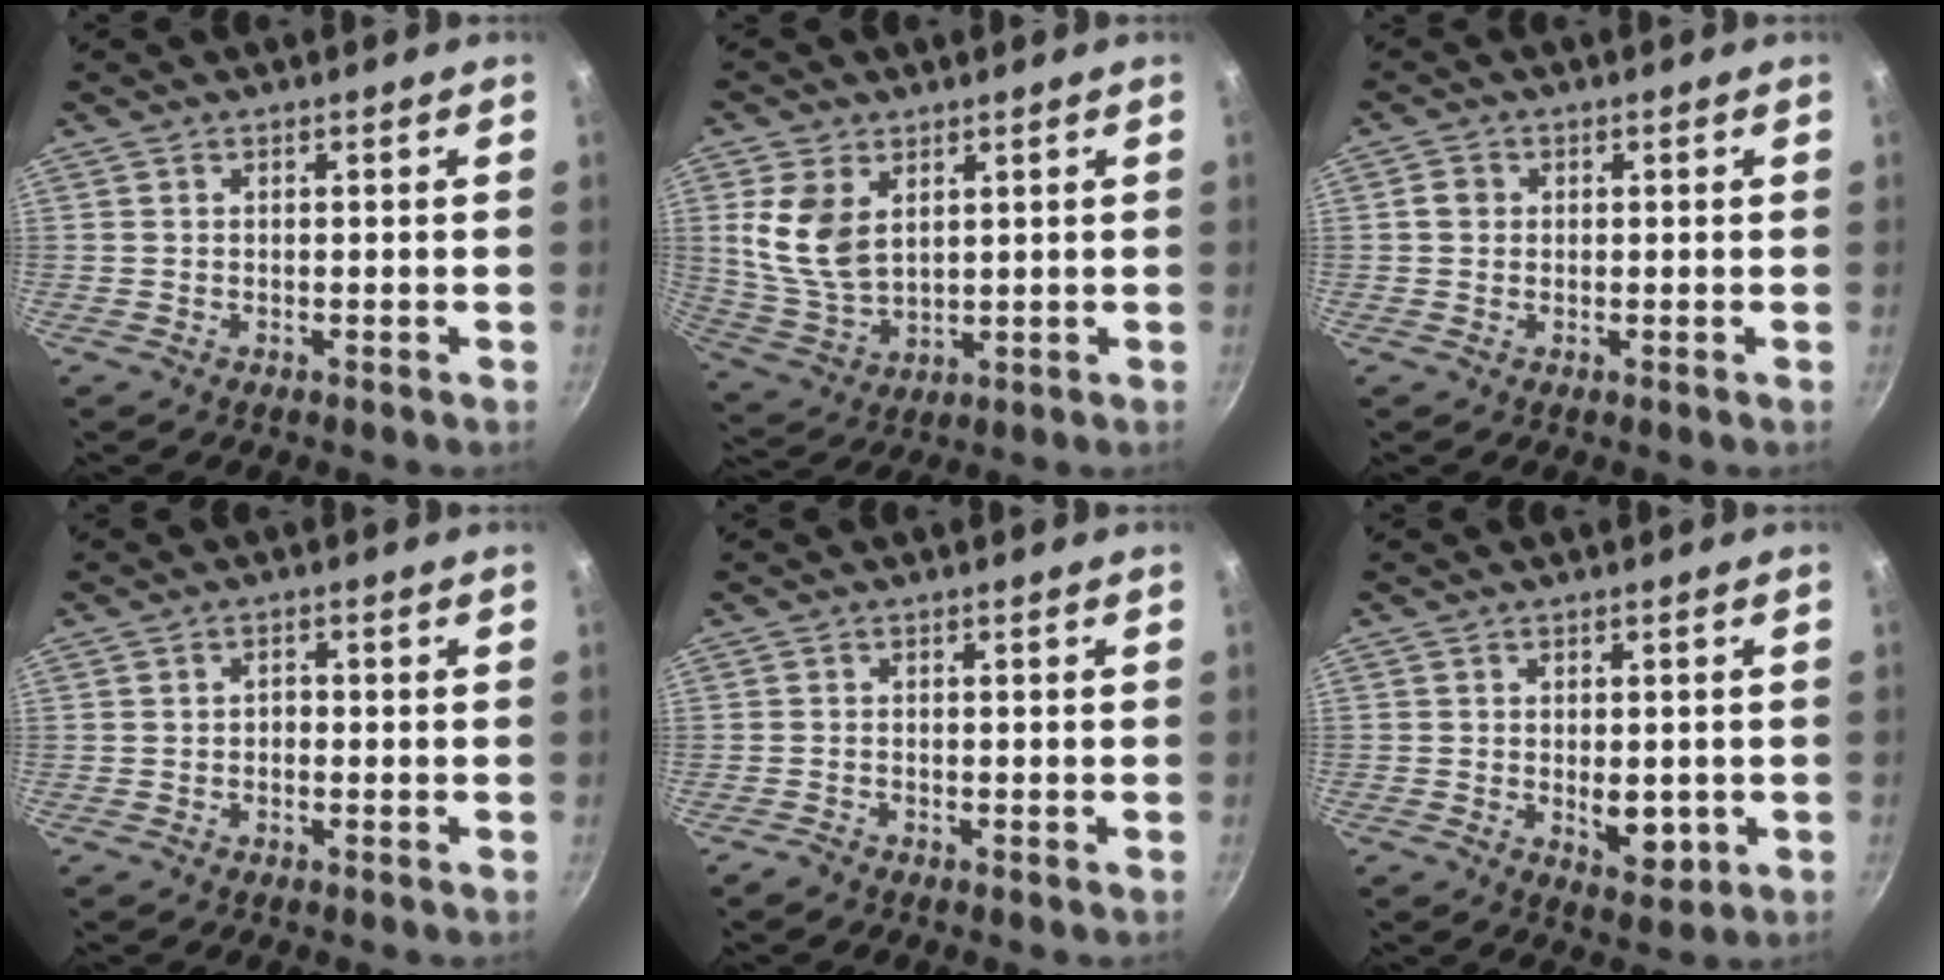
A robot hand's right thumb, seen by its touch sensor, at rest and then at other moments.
{"total": 10.6, "force": [3.2, 6.8, 7.5], "torque": [-0.143, -0.020, 0.076]}
{"total": 2.3, "force": [0.2, 2.1, 1.0], "torque": [-0.010, 0.007, 0.000]}
{"total": 1.2, "force": [-0.5, 0.8, 0.7], "torque": [-0.008, 0.007, -0.010]}
{"total": 1.1, "force": [-1.1, 0.2, 0.1], "torque": [-0.016, 0.012, -0.022]}
{"total": 5.9, "force": [-1.0, 3.5, 4.6], "torque": [-0.045, -0.007, -0.007]}